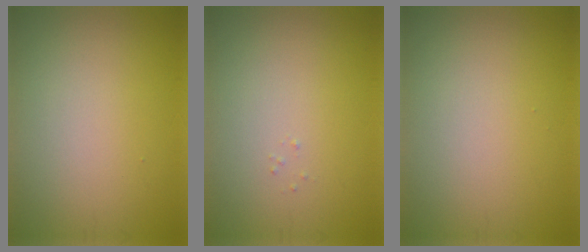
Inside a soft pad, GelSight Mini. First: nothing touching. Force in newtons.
{"total": 0.0}
{"total": 0.0}